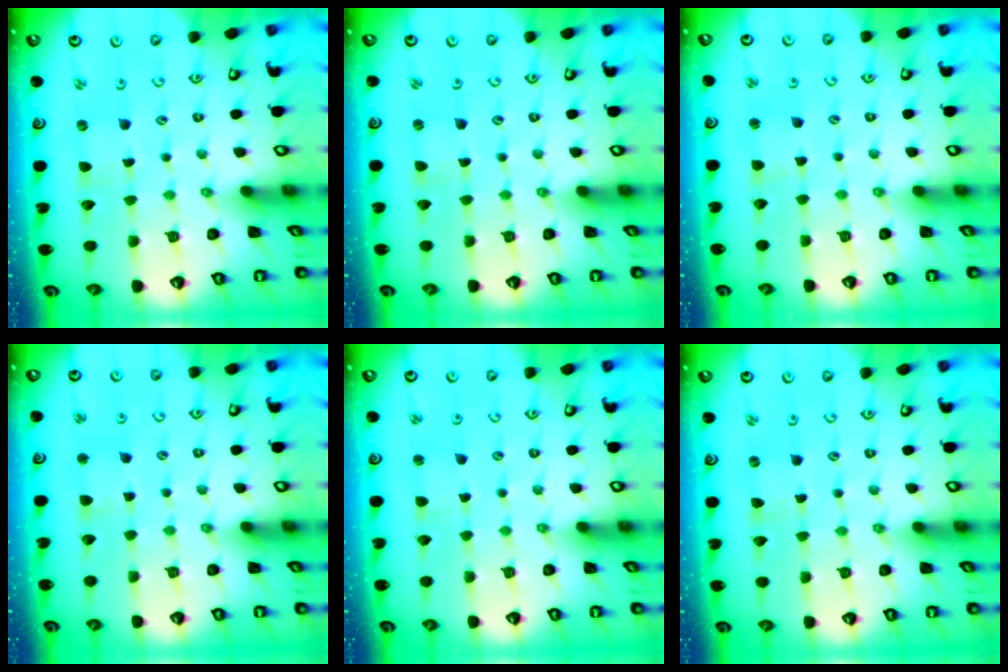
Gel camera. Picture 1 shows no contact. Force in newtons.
{"total": 0.7, "press": 0.7, "slide": 0.2}
{"total": 2.9, "press": 2.9, "slide": 0.4}
{"total": 3.0, "press": 3.0, "slide": 0.4}
{"total": 1.5, "press": 1.4, "slide": 0.2}
{"total": 0.0}